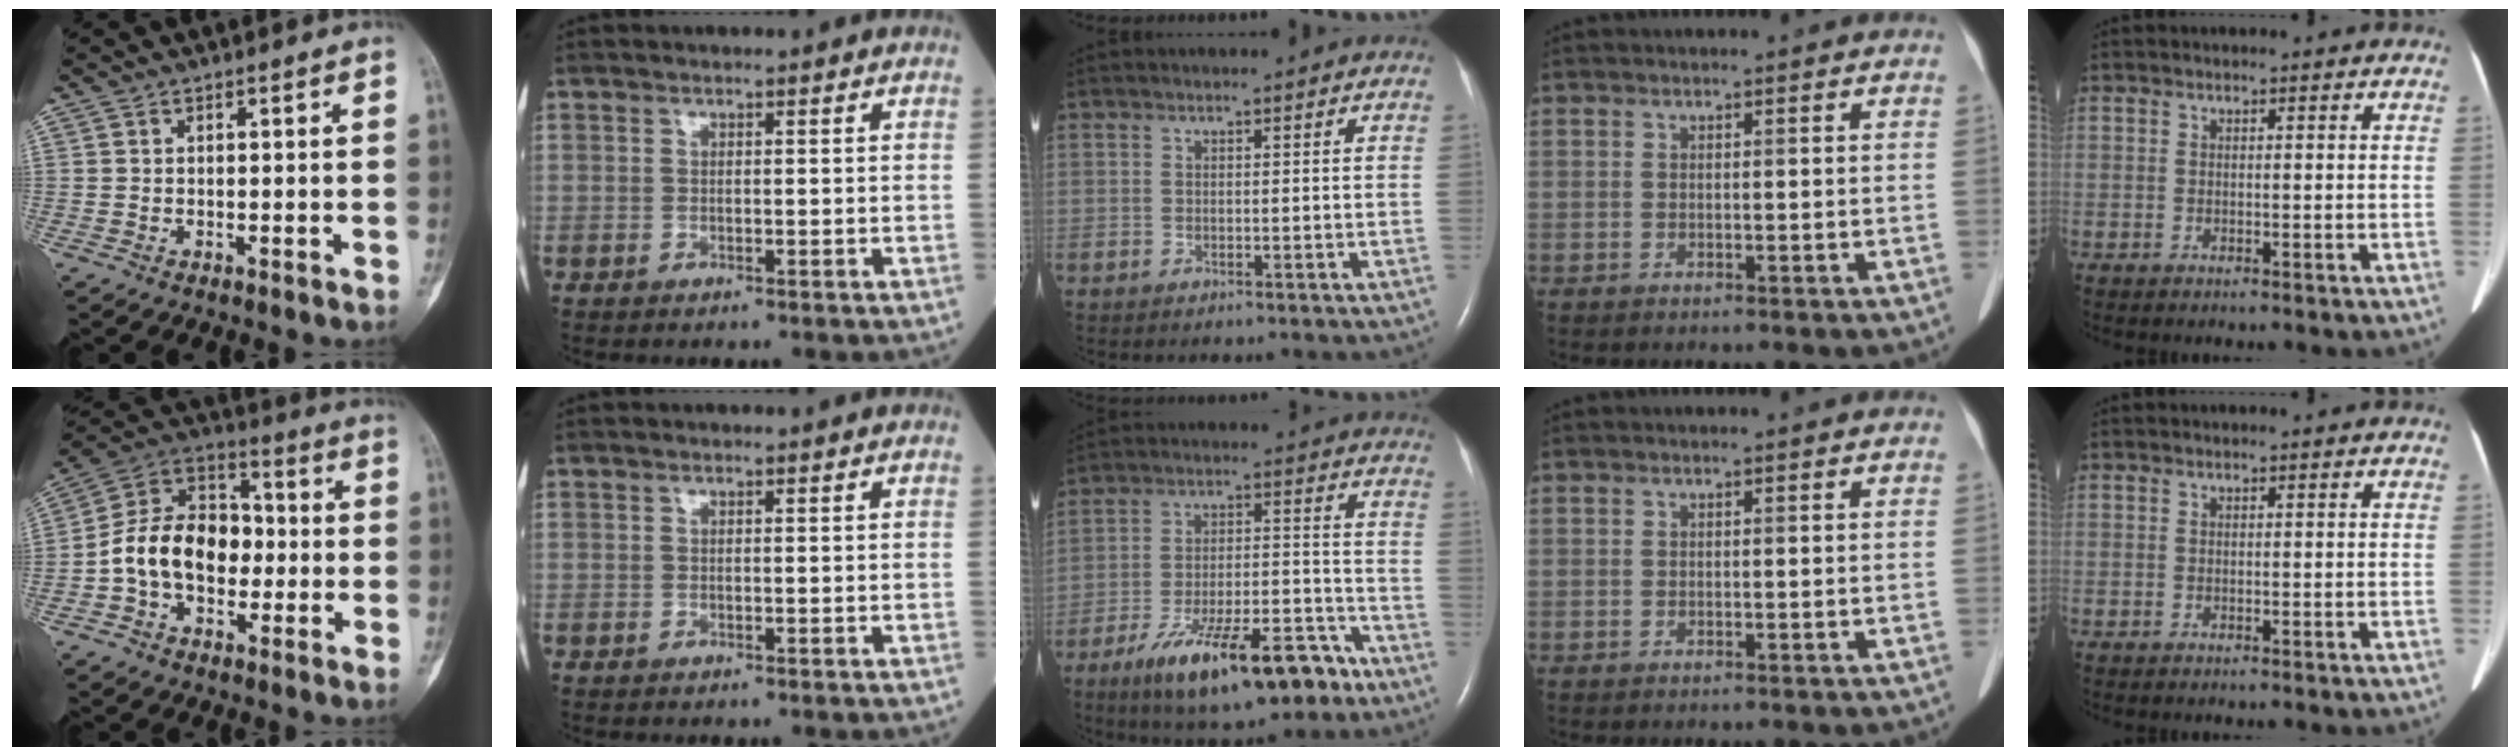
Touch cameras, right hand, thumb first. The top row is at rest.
{"thumb": {"total": 14.8, "force": [-2.2, 10.5, 10.2], "torque": [-0.156, 0.046, -0.048]}, "middle": {"total": 17.4, "force": [-11.3, 5.2, 12.2], "torque": [-0.179, 0.007, -0.178]}}